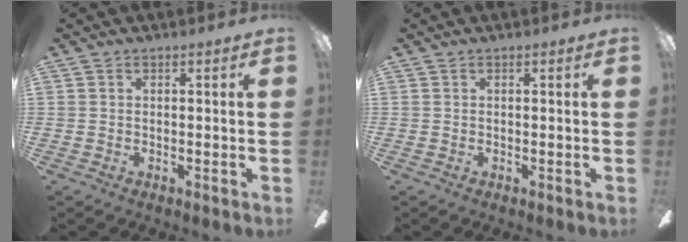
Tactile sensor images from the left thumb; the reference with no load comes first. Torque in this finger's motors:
{"motor_torque": [0.00, 0.00, 0.05, -0.02, 0.00]}